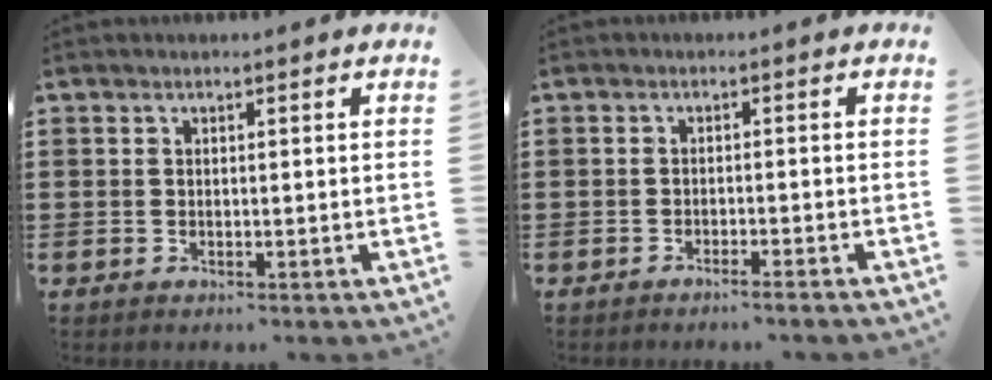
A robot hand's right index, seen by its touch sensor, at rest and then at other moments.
{"total": 1.5, "force": [-1.4, -0.3, 0.6], "torque": [-0.010, 0.000, -0.027]}